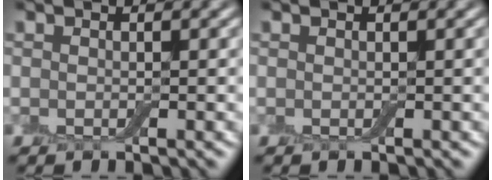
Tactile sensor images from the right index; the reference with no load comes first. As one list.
[{"total": 0.0}]